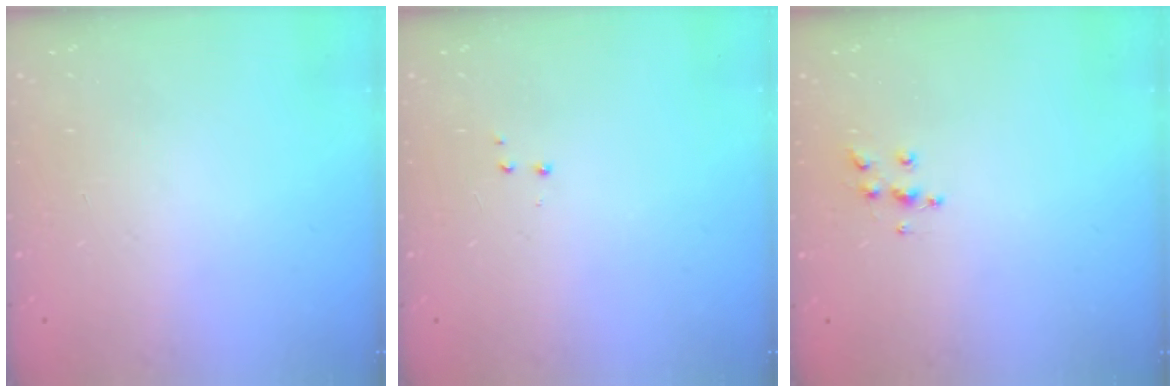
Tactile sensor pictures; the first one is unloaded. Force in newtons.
{"total": 3.0, "press": 2.9, "slide": 0.7}
{"total": 5.7, "press": 5.7, "slide": 0.4}